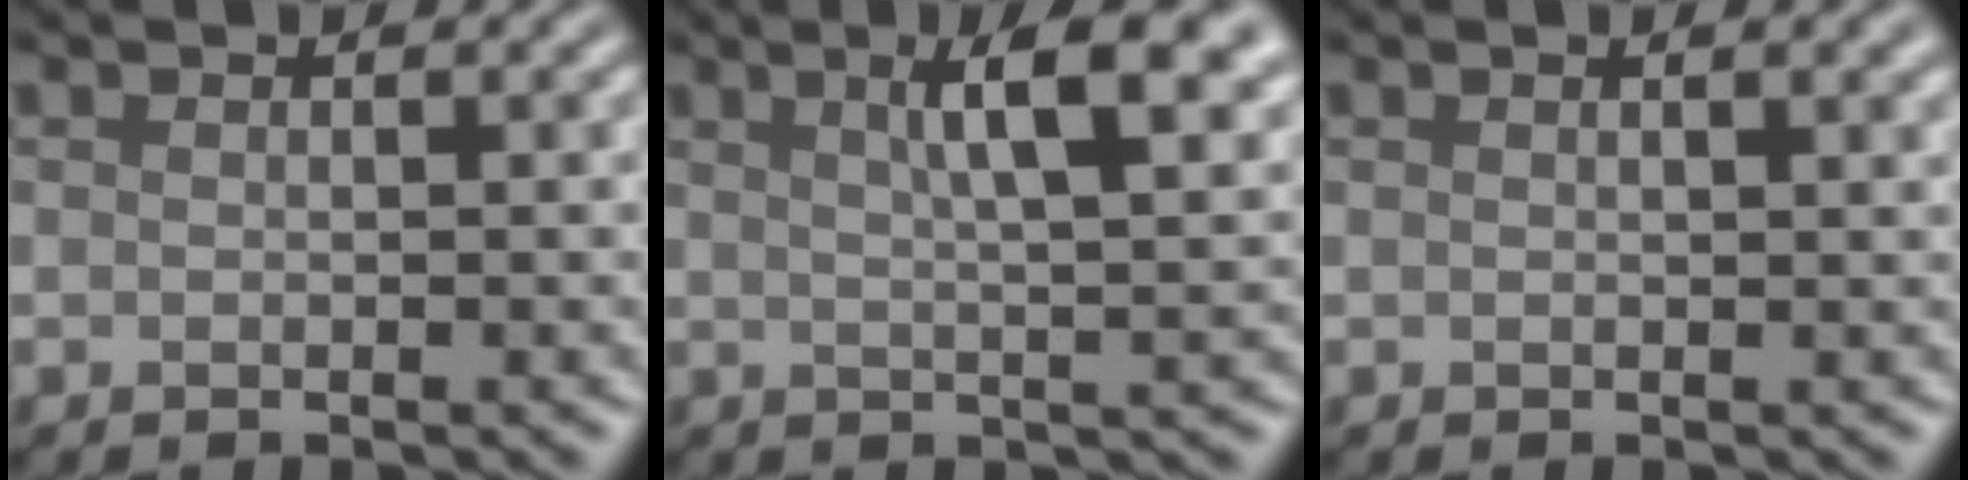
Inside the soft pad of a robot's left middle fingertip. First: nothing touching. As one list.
[{"total": 7.1, "force": [3.0, 1.8, 6.1], "torque": [-0.066, 0.007, 0.040]}, {"total": 2.8, "force": [1.4, 1.1, 2.1], "torque": [-0.009, -0.001, -0.005]}]